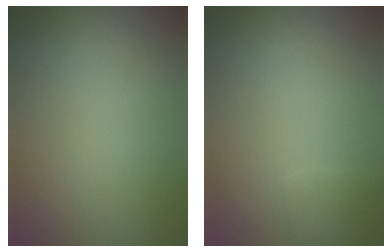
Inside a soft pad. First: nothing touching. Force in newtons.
{"total": 1.5, "press": 1.5, "slide": 0.1}